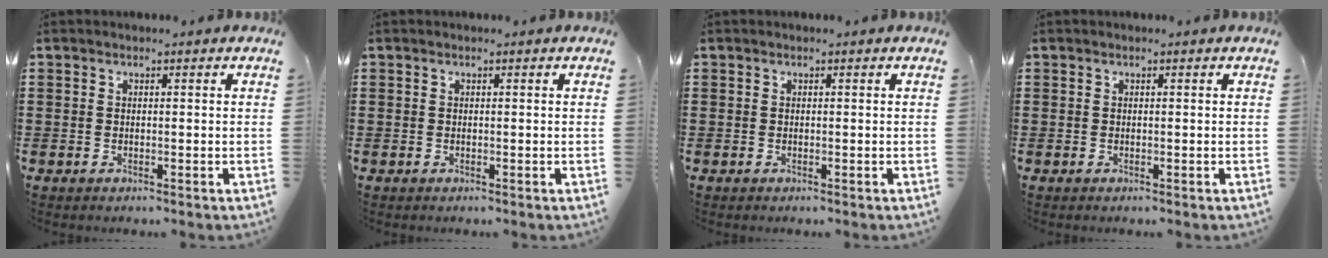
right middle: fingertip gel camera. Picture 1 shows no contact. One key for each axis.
{"total": 0.0}
{"total": 0.0}
{"total": 0.0}